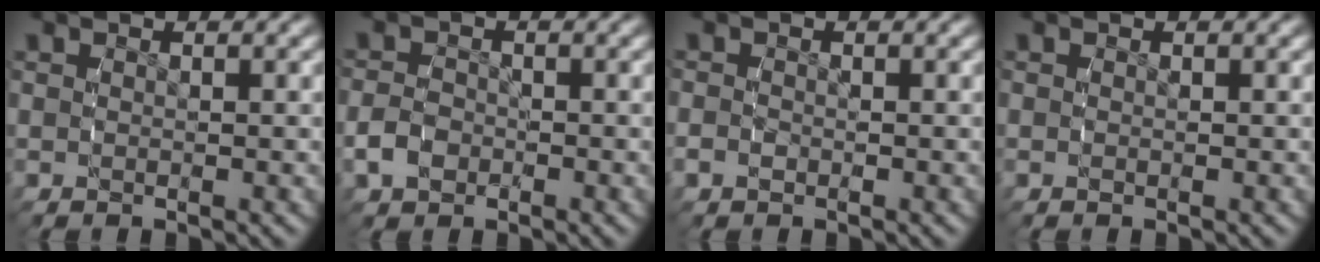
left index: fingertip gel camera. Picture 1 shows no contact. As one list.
[{"total": 2.2, "force": [-1.3, 1.7, 0.5], "torque": [-0.019, -0.002, -0.026]}, {"total": 1.6, "force": [-0.8, 1.4, 0.3], "torque": [-0.023, -0.009, -0.011]}, {"total": 0.8, "force": [-0.2, 0.7, 0.4], "torque": [-0.016, -0.004, -0.003]}]